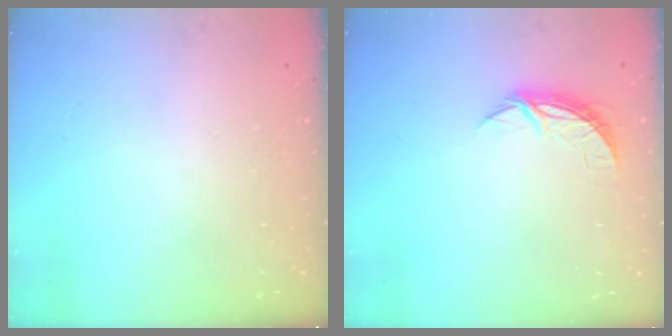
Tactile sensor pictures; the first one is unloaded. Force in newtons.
{"total": 5.7, "press": 5.7, "slide": 0.3}